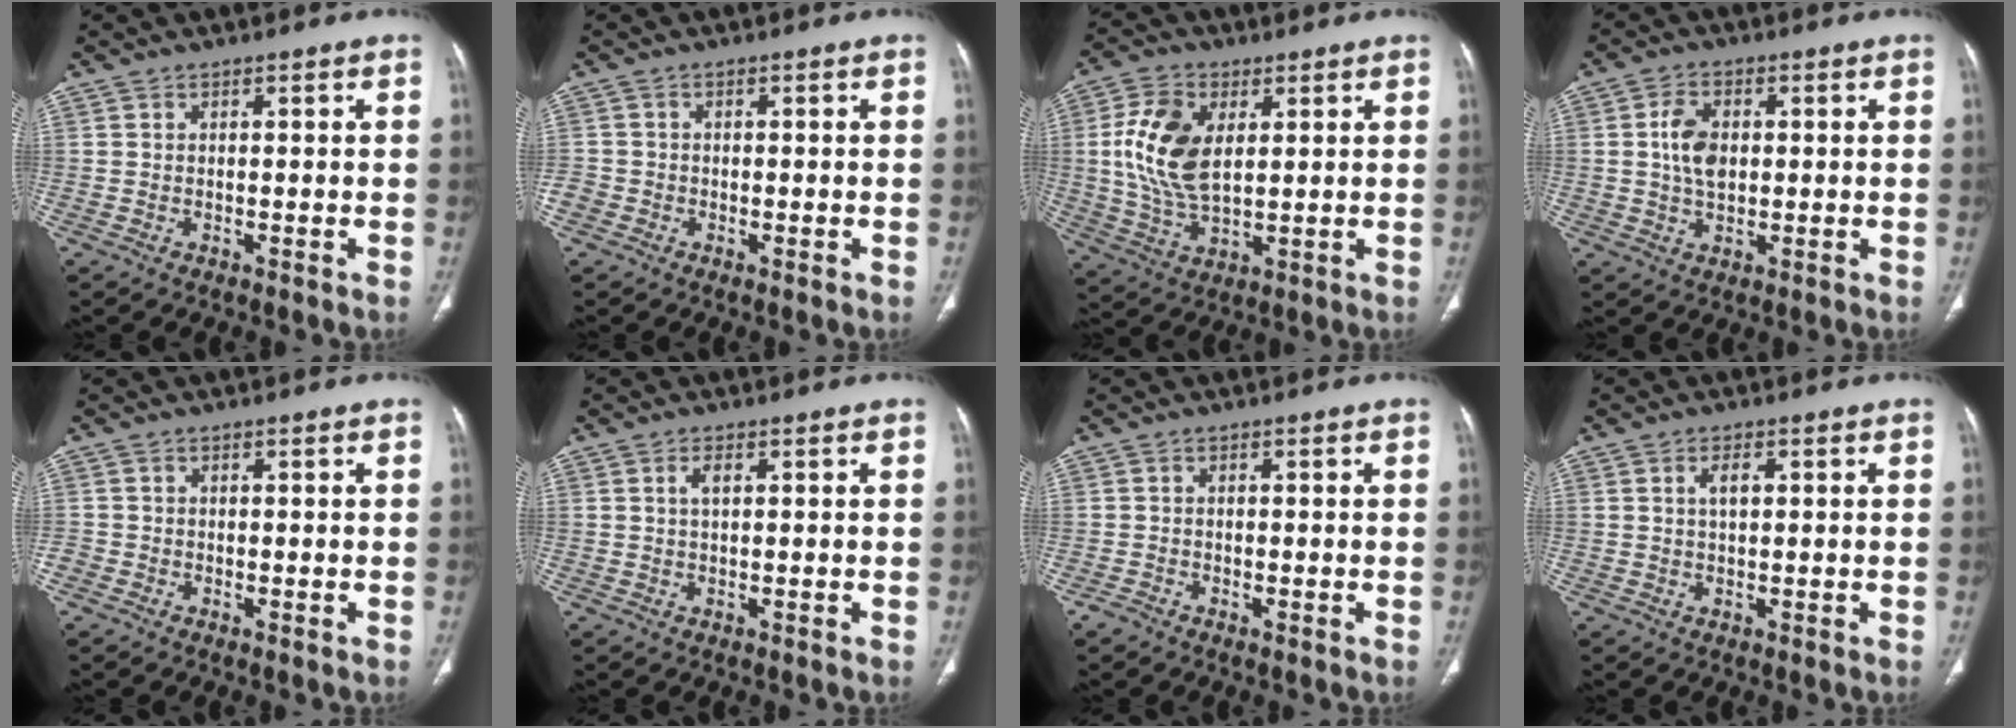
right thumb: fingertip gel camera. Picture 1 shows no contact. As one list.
[{"total": 2.9, "force": [-1.2, 2.4, 1.1], "torque": [-0.024, 0.009, -0.026]}, {"total": 13.2, "force": [2.7, 7.6, 10.5], "torque": [-0.208, -0.008, 0.056]}, {"total": 6.5, "force": [0.7, 4.1, 5.0], "torque": [-0.088, 0.000, 0.013]}, {"total": 2.4, "force": [-1.2, 1.8, 1.0], "torque": [-0.020, 0.004, -0.028]}, {"total": 2.0, "force": [0.6, 0.9, 1.7], "torque": [-0.036, 0.005, 0.014]}, {"total": 1.4, "force": [-1.0, 0.8, 0.6], "torque": [-0.010, 0.001, -0.020]}, {"total": 2.7, "force": [0.7, 1.3, 2.3], "torque": [-0.043, 0.003, 0.014]}]